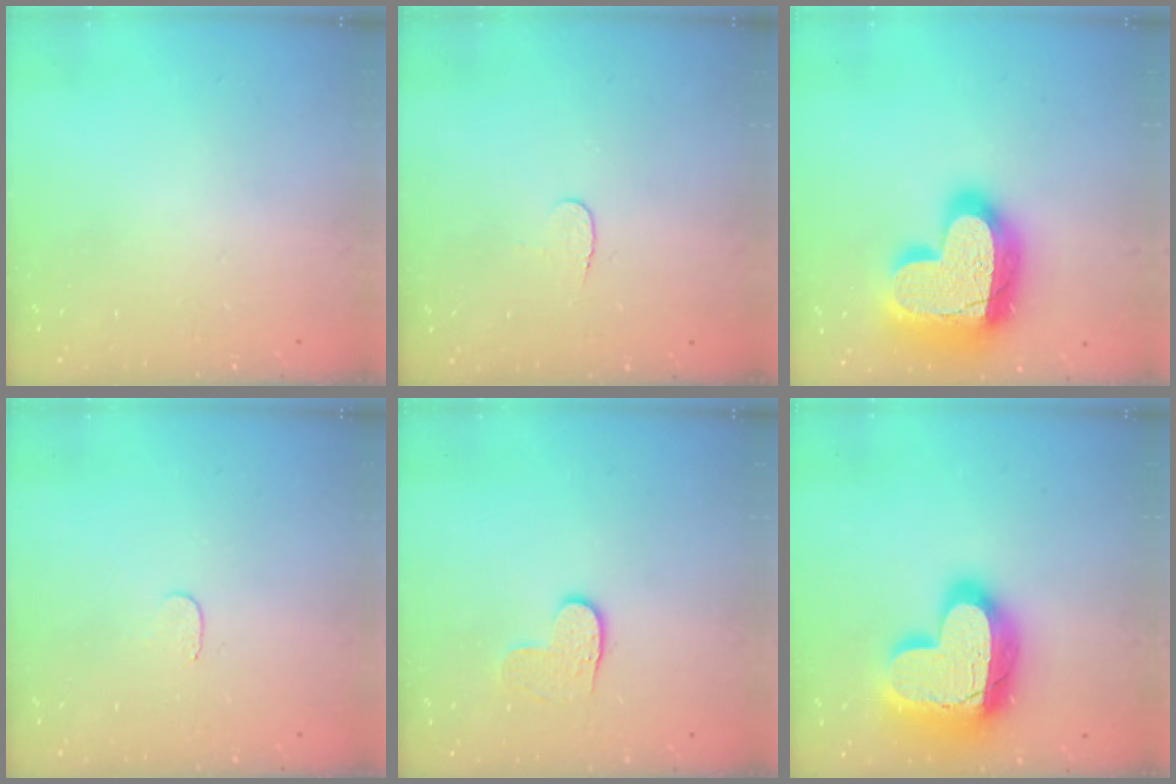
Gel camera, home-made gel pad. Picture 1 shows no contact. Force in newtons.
{"total": 3.7, "press": 3.7, "slide": 0.3}
{"total": 26.4, "press": 26.3, "slide": 2.0}
{"total": 3.4, "press": 3.4, "slide": 0.2}
{"total": 4.0, "press": 3.9, "slide": 0.4}
{"total": 23.6, "press": 23.5, "slide": 2.0}